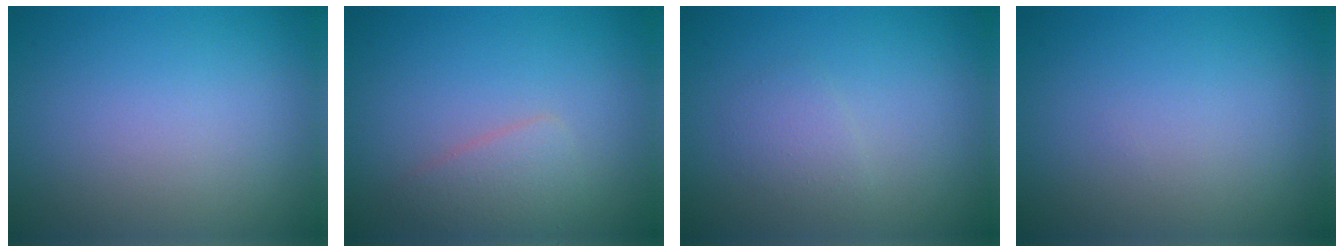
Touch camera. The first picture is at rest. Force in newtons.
{"total": 2.2, "press": 2.2, "slide": 0.0}
{"total": 1.4, "press": 1.4, "slide": 0.1}
{"total": 0.0}